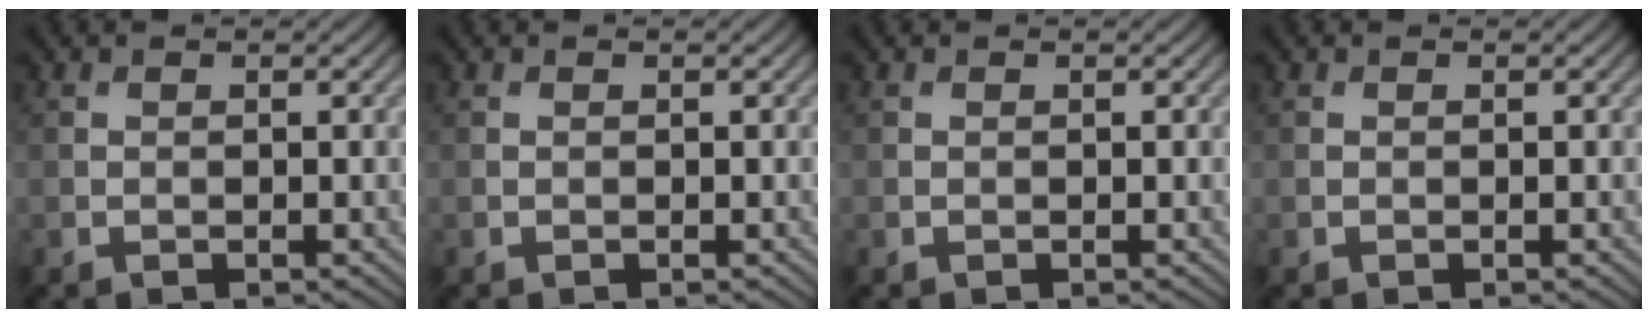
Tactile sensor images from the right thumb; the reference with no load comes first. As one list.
[{"total": 0.0}, {"total": 0.0}, {"total": 0.0}]